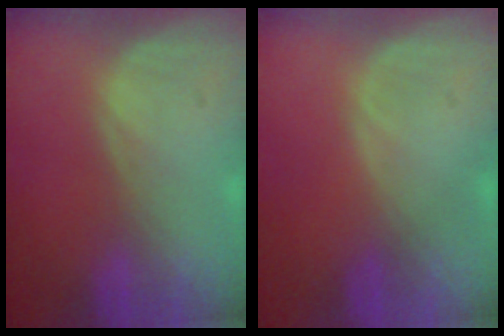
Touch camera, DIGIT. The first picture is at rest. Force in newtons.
{"total": 0.0}